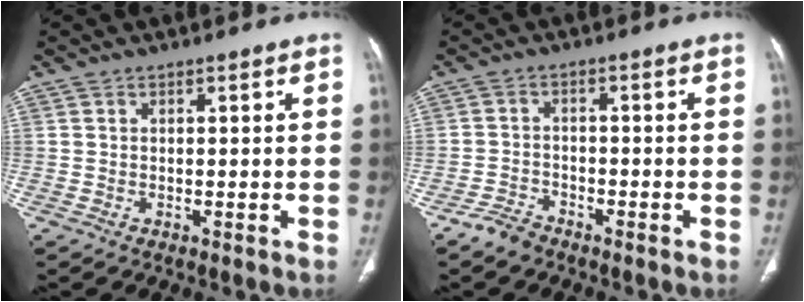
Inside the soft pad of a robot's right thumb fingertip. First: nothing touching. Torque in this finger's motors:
{"motor_torque": [0.45, -0.04, 0.11, -0.17, 0.02]}